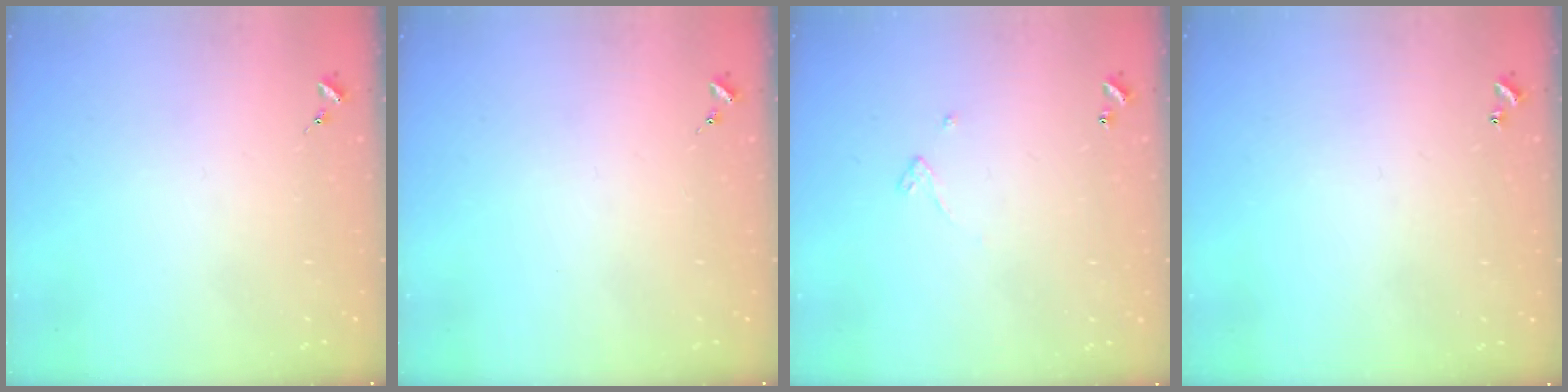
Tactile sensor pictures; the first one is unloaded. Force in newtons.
{"total": 0.0}
{"total": 2.4, "press": 2.4, "slide": 0.2}
{"total": 0.9, "press": 0.9, "slide": 0.2}